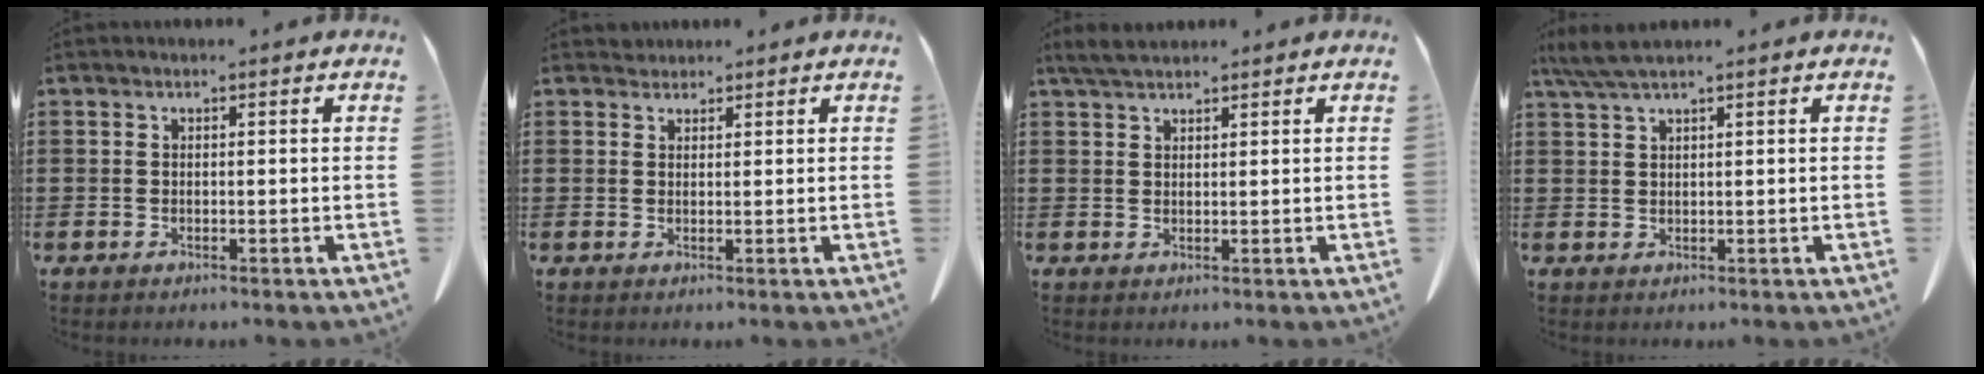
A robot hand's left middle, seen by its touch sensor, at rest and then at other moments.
{"total": 1.7, "force": [1.6, 0.5, 0.0], "torque": [-0.004, 0.001, 0.034]}
{"total": 3.1, "force": [2.6, 0.7, 1.5], "torque": [-0.037, 0.000, 0.051]}
{"total": 3.3, "force": [2.5, 0.0, 2.2], "torque": [-0.047, -0.003, 0.048]}